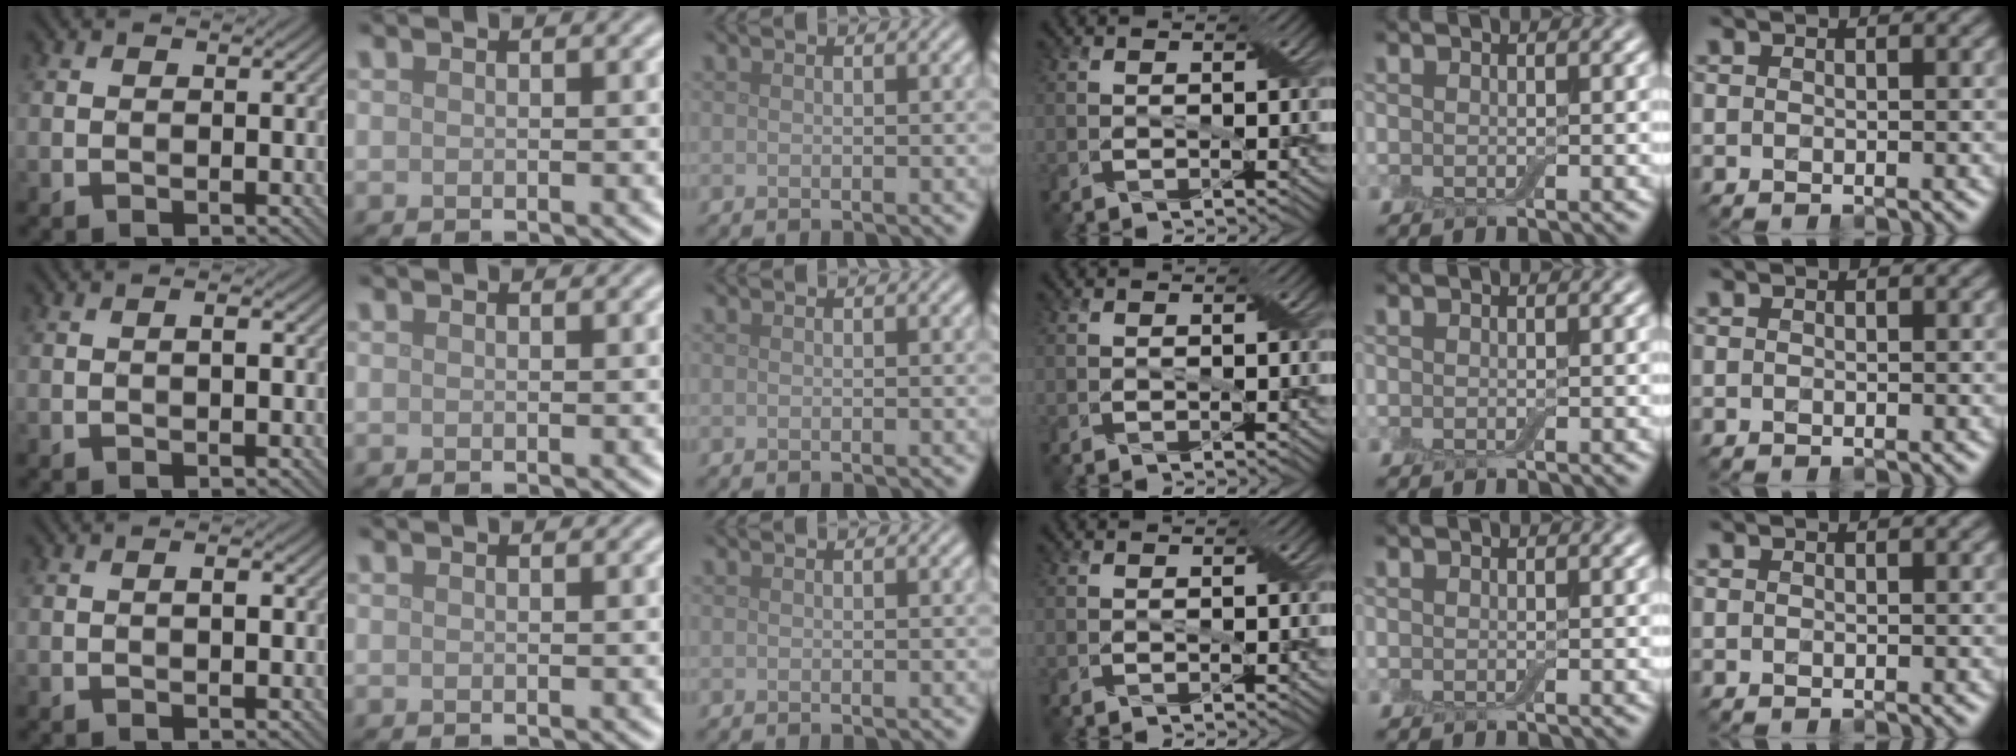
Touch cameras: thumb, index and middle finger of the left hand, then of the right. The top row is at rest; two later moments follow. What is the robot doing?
{"motion": "fold", "object": "bandage"}